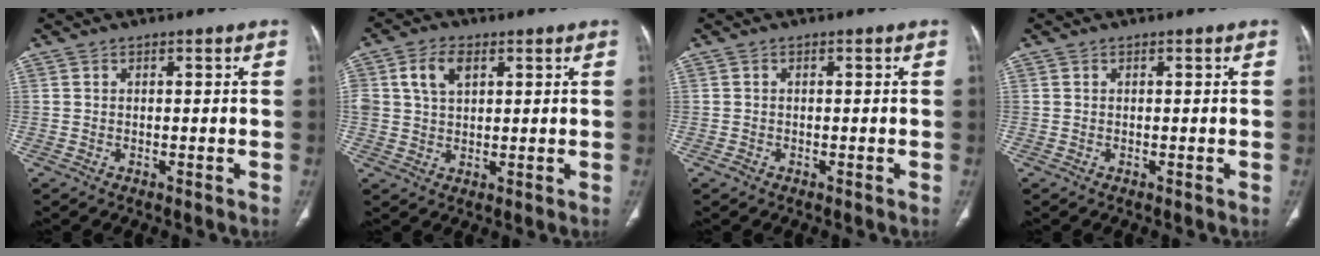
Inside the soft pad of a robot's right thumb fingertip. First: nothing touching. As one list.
[{"total": 5.8, "force": [2.2, 3.7, 3.9], "torque": [-0.065, 0.000, 0.044]}, {"total": 0.8, "force": [-0.5, 0.6, 0.2], "torque": [-0.004, 0.001, -0.011]}, {"total": 0.0}]